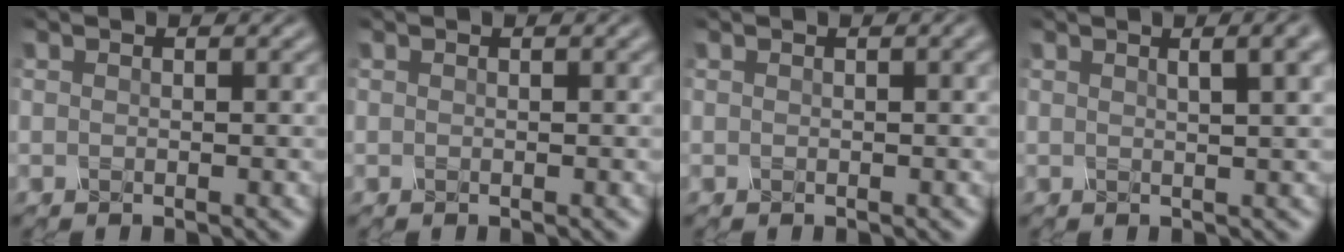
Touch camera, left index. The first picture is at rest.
{"total": 0.9, "force": [0.3, 0.4, 0.7], "torque": [-0.005, 0.006, -0.003]}
{"total": 2.7, "force": [1.0, 1.3, 2.2], "torque": [-0.013, 0.023, 0.001]}
{"total": 7.3, "force": [3.4, 3.3, 5.6], "torque": [-0.023, 0.055, 0.018]}